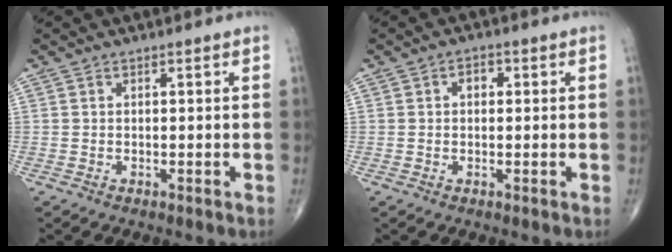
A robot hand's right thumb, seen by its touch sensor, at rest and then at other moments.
{"total": 2.3, "force": [0.4, 1.6, 1.6], "torque": [-0.019, 0.008, 0.003]}